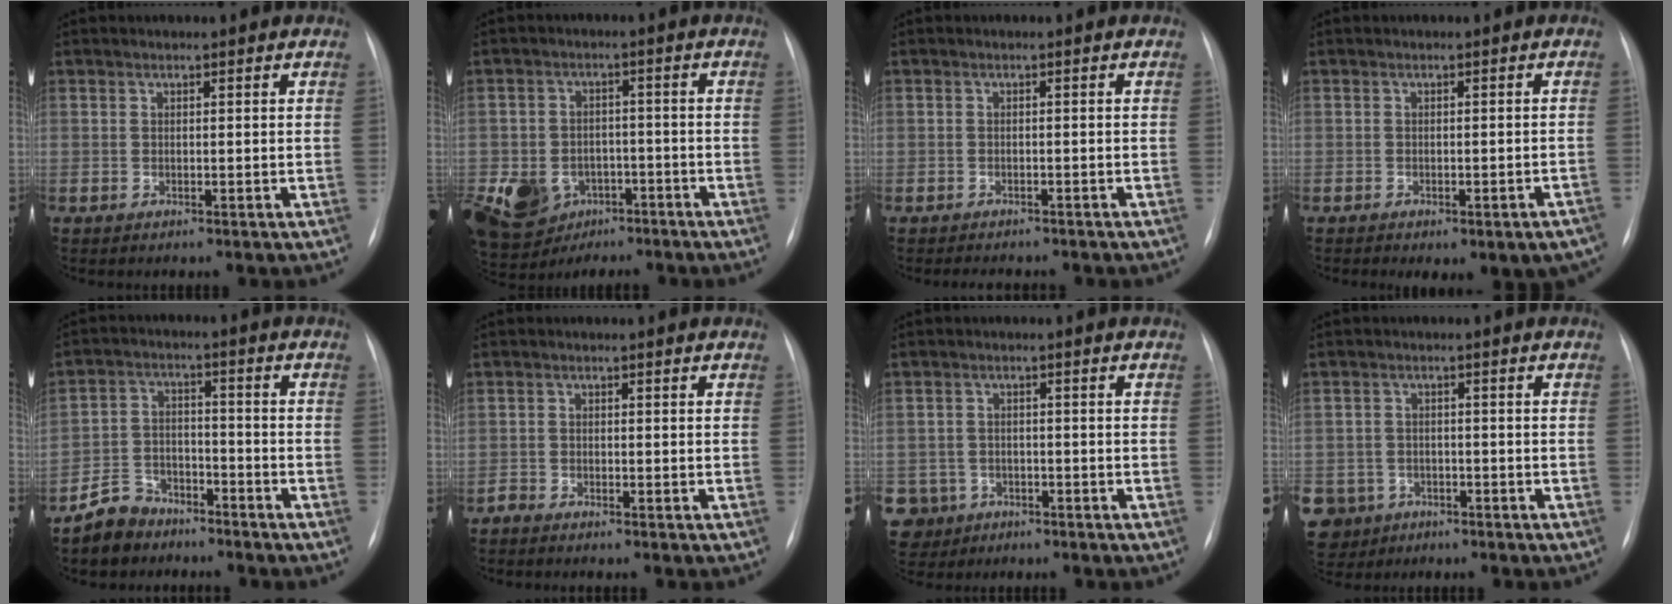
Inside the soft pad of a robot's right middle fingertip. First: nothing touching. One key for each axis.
{"total": 15.4, "fx": -7.2, "fy": 11.9, "fz": 6.6, "tx": -0.180, "ty": 0.007, "tz": -0.104}
{"total": 4.2, "fx": -3.6, "fy": 1.6, "fz": 1.3, "tx": -0.021, "ty": -0.006, "tz": -0.043}
{"total": 9.2, "fx": -6.3, "fy": 3.4, "fz": 5.7, "tx": -0.064, "ty": 0.009, "tz": -0.072}
{"total": 6.5, "fx": -5.3, "fy": 3.8, "fz": 0.7, "tx": -0.021, "ty": 0.004, "tz": -0.098}
{"total": 1.5, "fx": -1.4, "fy": -0.1, "fz": 0.3, "tx": -0.012, "ty": -0.006, "tz": -0.023}
{"total": 7.6, "fx": -4.0, "fy": 6.4, "fz": 0.7, "tx": -0.035, "ty": 0.005, "tz": -0.062}
{"total": 11.1, "fx": -5.8, "fy": 9.1, "fz": 2.5, "tx": -0.097, "ty": -0.003, "tz": -0.087}